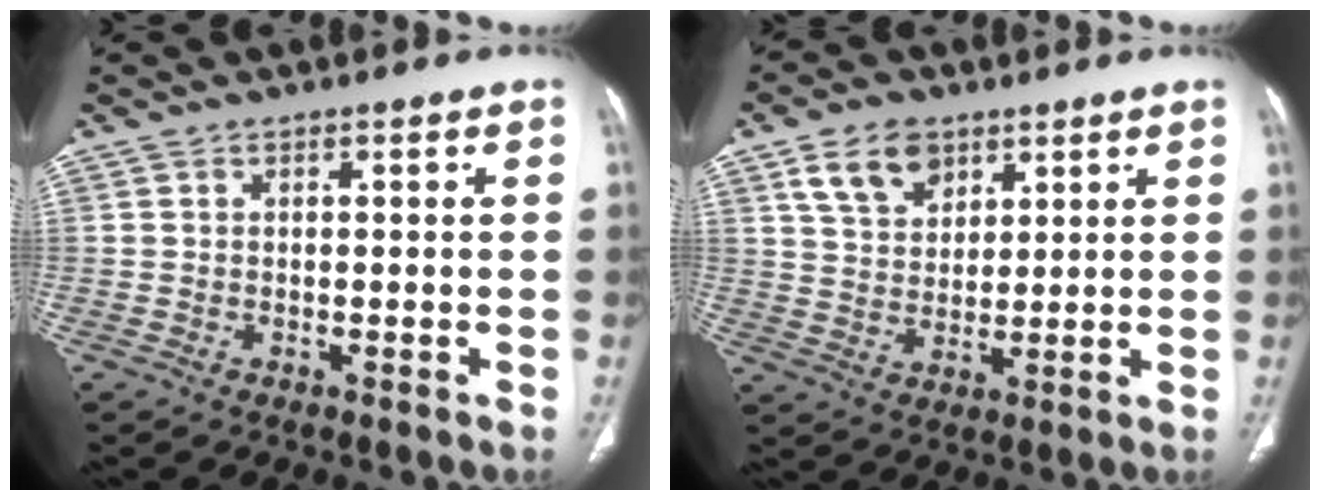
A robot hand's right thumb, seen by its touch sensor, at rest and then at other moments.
{"total": 8.9, "force": [4.9, 5.8, 4.5], "torque": [-0.061, -0.019, 0.094]}